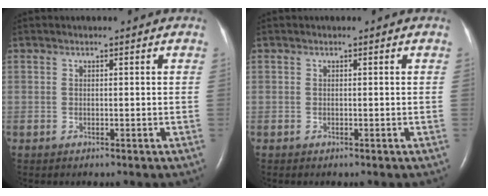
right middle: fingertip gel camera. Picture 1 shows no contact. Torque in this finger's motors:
{"motor_torque": [-0.04, -0.13, -0.05, 0.01]}